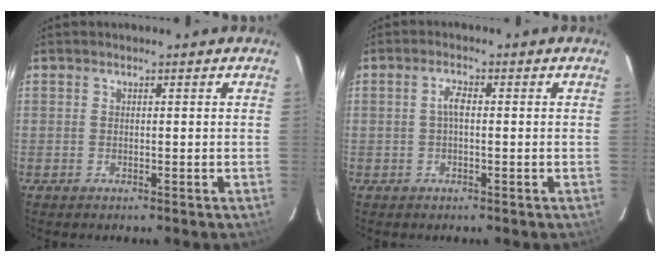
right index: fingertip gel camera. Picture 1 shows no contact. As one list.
[{"total": 2.1, "force": [-0.1, 0.7, 2.0], "torque": [-0.041, 0.007, -0.002]}]